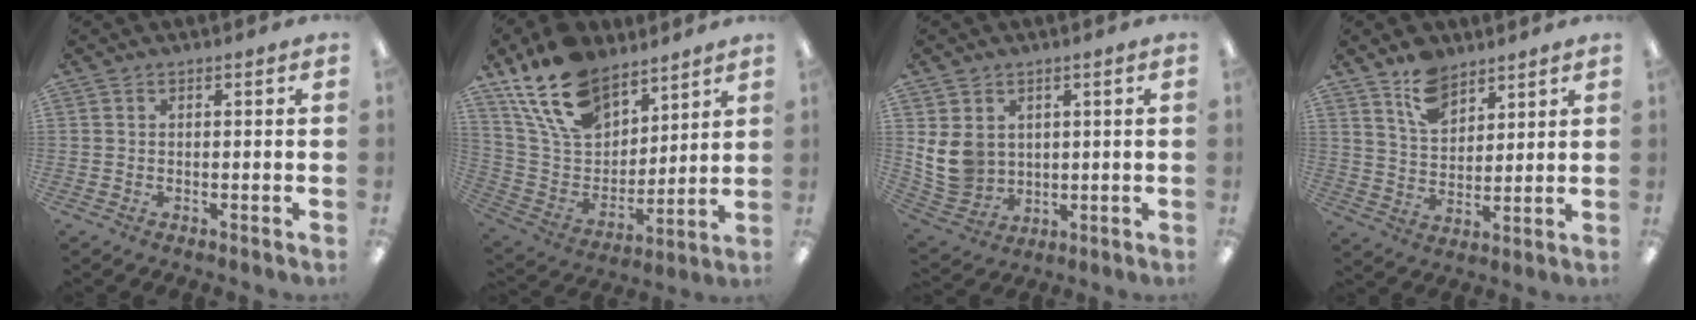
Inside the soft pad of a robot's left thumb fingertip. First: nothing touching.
{"total": 19.3, "force": [13.2, 10.8, 9.0], "torque": [-0.182, -0.065, 0.248]}
{"total": 8.9, "force": [1.9, 7.9, 3.7], "torque": [-0.096, -0.005, 0.044]}
{"total": 9.6, "force": [7.1, 5.3, 3.7], "torque": [-0.066, -0.036, 0.130]}